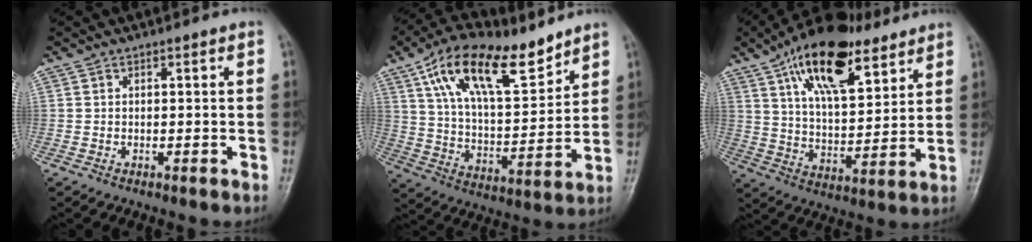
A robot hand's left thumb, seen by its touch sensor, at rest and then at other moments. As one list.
[{"total": 19.4, "force": [11.7, 8.1, 13.1], "torque": [-0.197, -0.043, 0.214]}, {"total": 20.4, "force": [11.8, 8.8, 14.1], "torque": [-0.210, -0.042, 0.204]}]